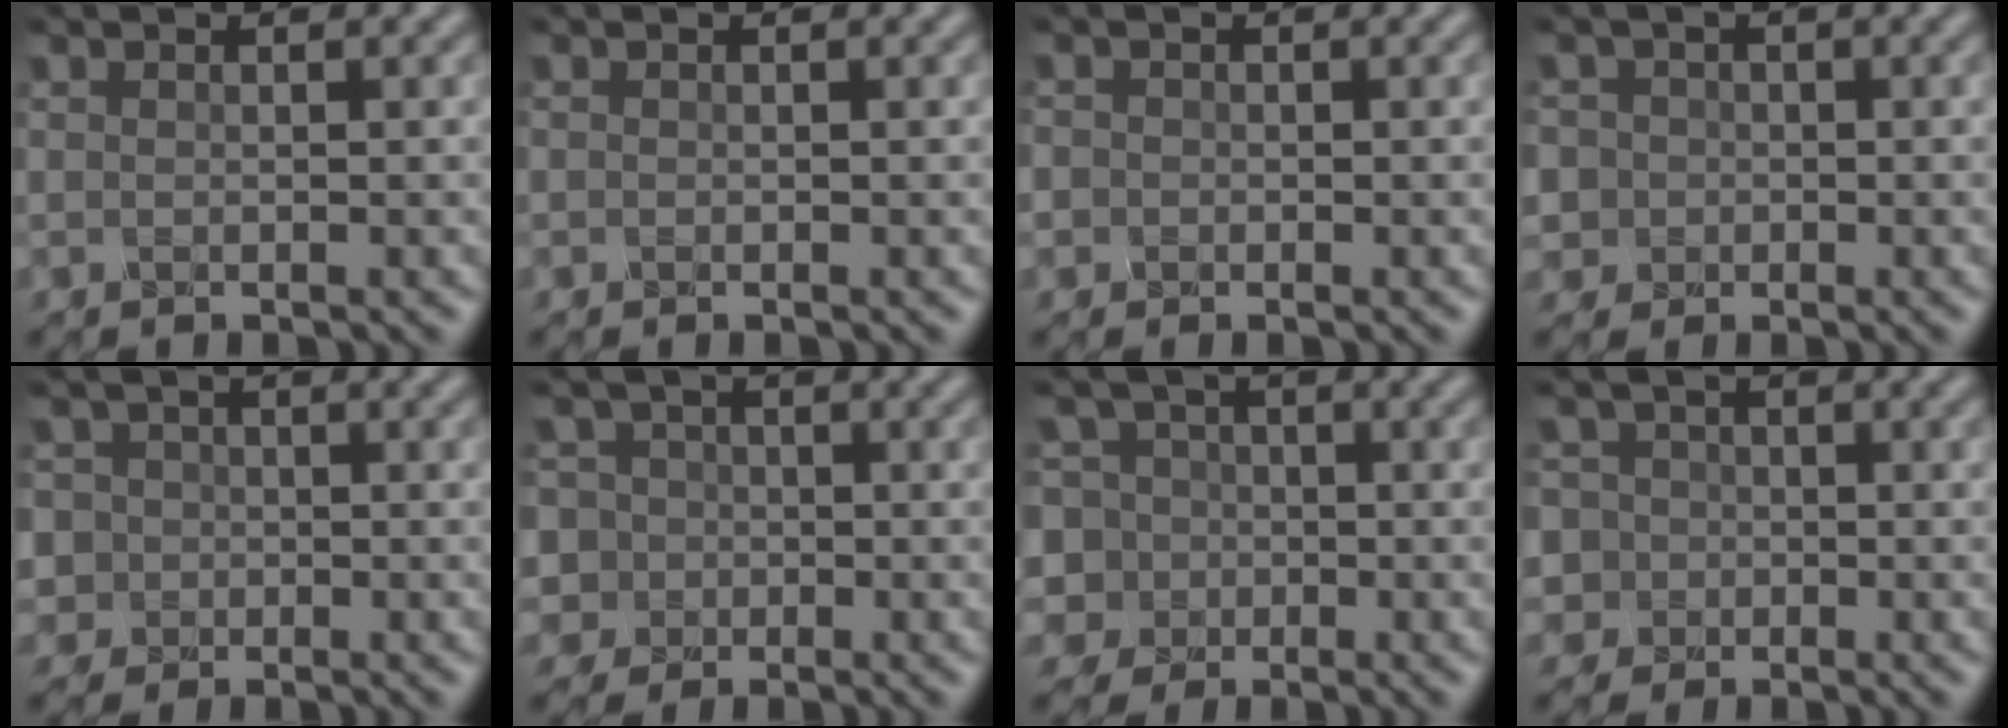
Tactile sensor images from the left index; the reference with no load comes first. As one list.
[{"total": 0.0}, {"total": 1.3, "force": [-0.1, 1.2, 0.3], "torque": [0.005, -0.002, -0.009]}, {"total": 4.7, "force": [0.2, 4.6, 1.2], "torque": [-0.027, 0.027, -0.016]}, {"total": 5.4, "force": [0.2, 5.2, 1.4], "torque": [-0.032, 0.029, -0.021]}, {"total": 7.7, "force": [-0.1, 7.3, 2.5], "torque": [-0.054, 0.028, -0.042]}, {"total": 9.1, "force": [-0.2, 8.6, 3.0], "torque": [-0.077, 0.028, -0.042]}, {"total": 6.7, "force": [-0.4, 6.4, 1.9], "torque": [-0.046, 0.029, -0.039]}]